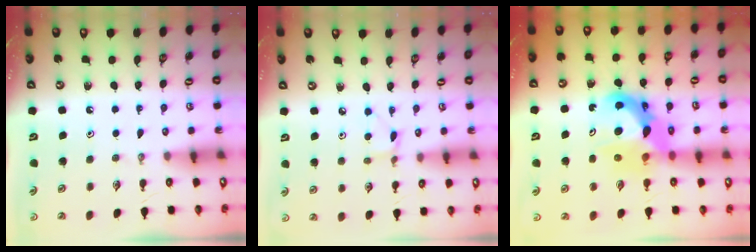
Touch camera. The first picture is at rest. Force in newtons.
{"total": 2.6, "press": 2.6, "slide": 0.3}
{"total": 11.6, "press": 11.6, "slide": 0.5}